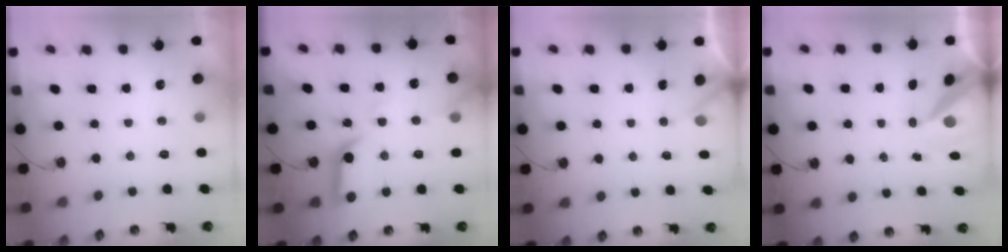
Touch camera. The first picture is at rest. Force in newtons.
{"total": 12.4, "press": 12.4, "slide": 1.2}
{"total": 3.6, "press": 3.6, "slide": 0.1}
{"total": 9.3, "press": 9.2, "slide": 1.1}